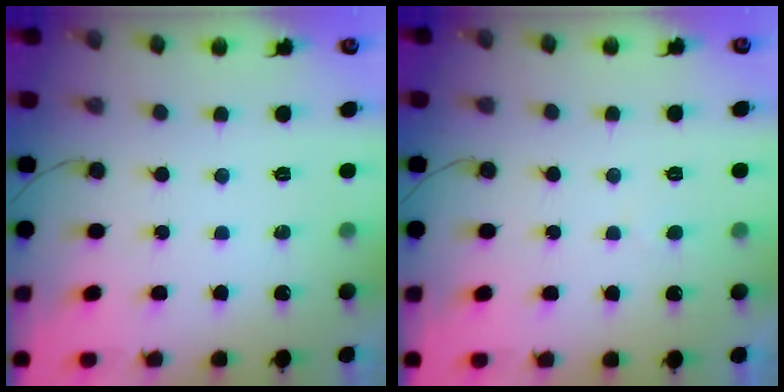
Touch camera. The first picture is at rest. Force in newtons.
{"total": 1.9, "press": 1.9, "slide": 0.3}